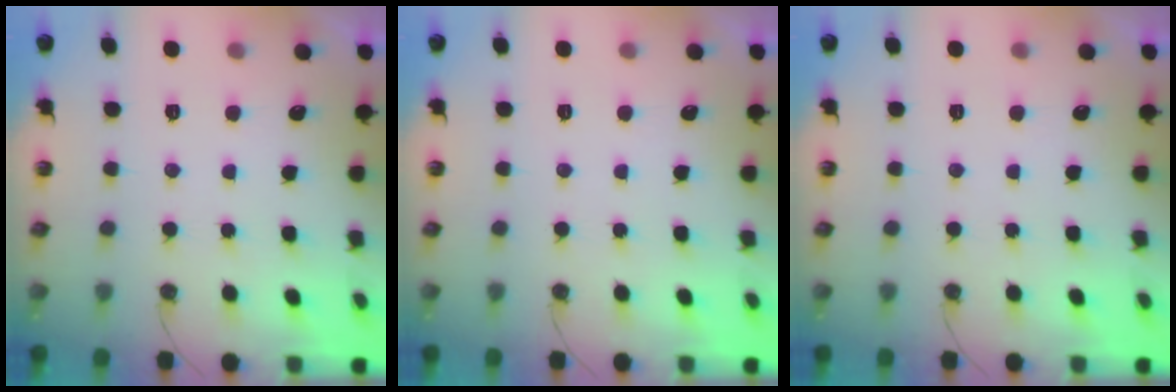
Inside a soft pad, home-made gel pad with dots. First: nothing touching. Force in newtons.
{"total": 0.0}
{"total": 0.0}